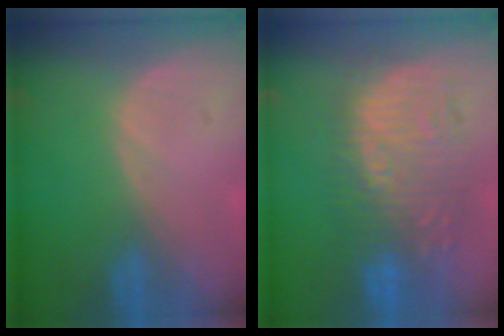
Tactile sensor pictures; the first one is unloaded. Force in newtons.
{"total": 10.7, "press": 10.4, "slide": 2.4}